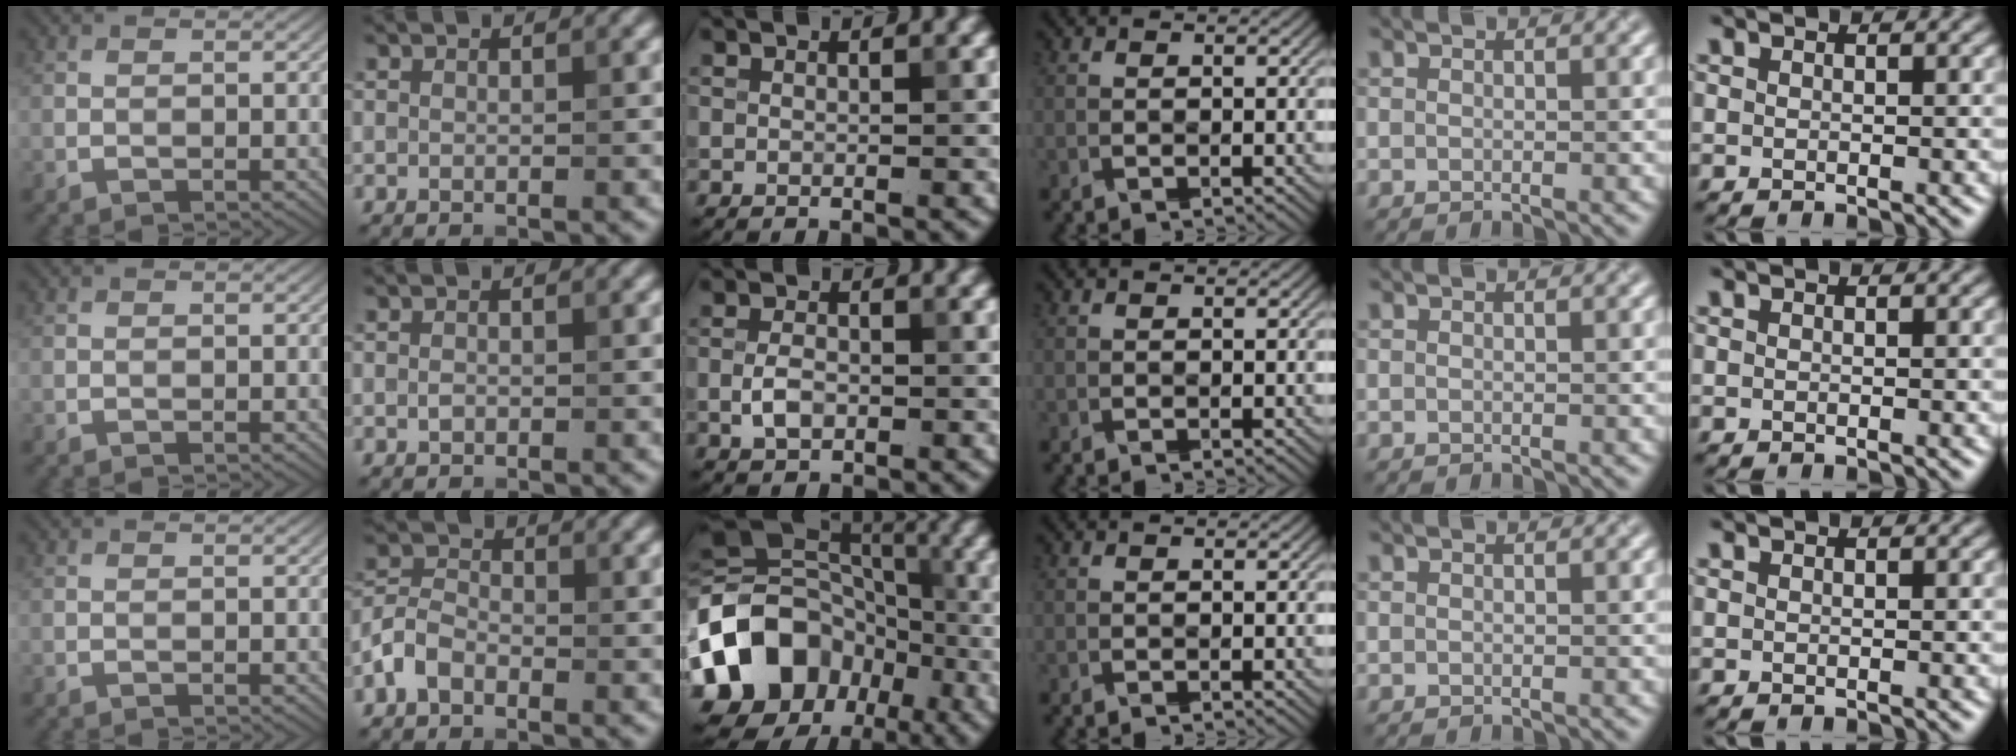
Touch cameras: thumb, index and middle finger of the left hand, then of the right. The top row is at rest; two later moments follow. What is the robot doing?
{"motion": "fold", "object": "receipt paper"}